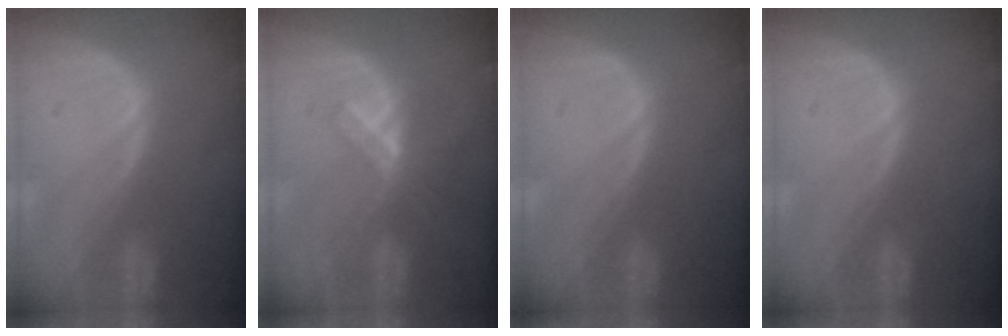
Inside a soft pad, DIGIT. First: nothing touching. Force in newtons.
{"total": 5.2, "press": 5.1, "slide": 1.0}
{"total": 0.0}
{"total": 0.0}